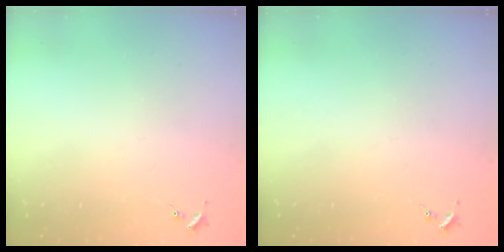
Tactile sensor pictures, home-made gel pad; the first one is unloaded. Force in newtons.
{"total": 0.0}